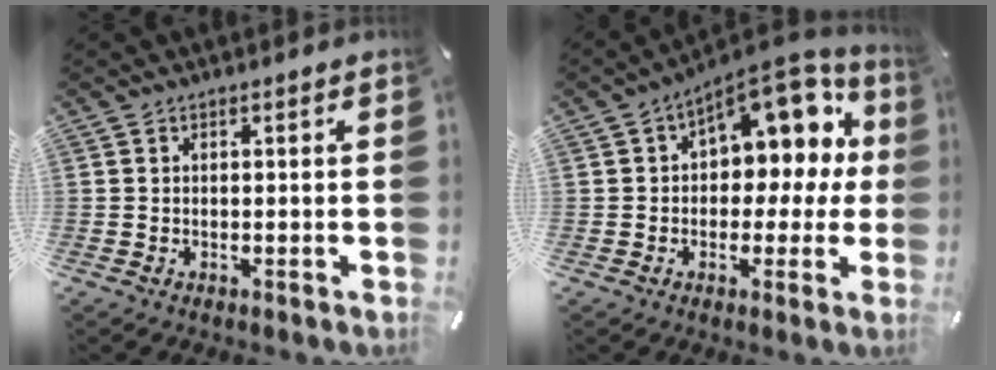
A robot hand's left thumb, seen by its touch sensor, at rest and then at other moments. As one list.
[{"total": 13.7, "force": [5.9, 8.3, 9.1], "torque": [-0.115, -0.047, 0.104]}]